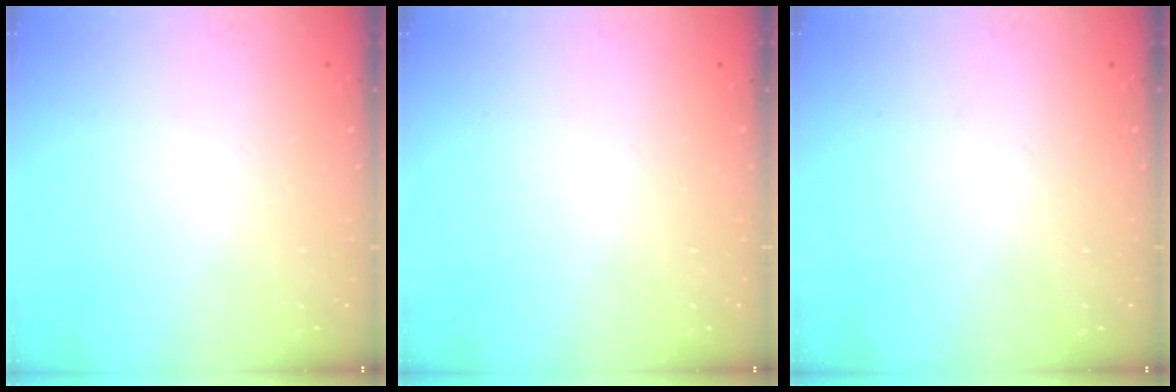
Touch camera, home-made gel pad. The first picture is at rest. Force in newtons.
{"total": 0.0}
{"total": 0.0}